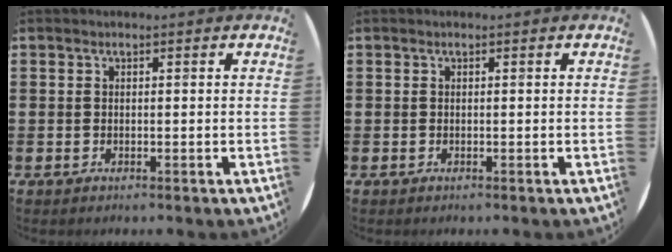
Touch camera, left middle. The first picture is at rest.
{"total": 0.0}